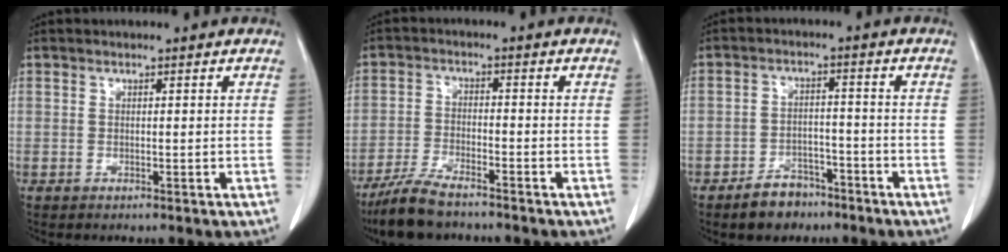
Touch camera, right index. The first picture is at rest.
{"total": 8.4, "force": [-6.9, 2.2, 4.4], "torque": [-0.093, -0.020, -0.128]}
{"total": 6.5, "force": [-4.7, 3.8, 2.4], "torque": [-0.047, 0.011, -0.072]}